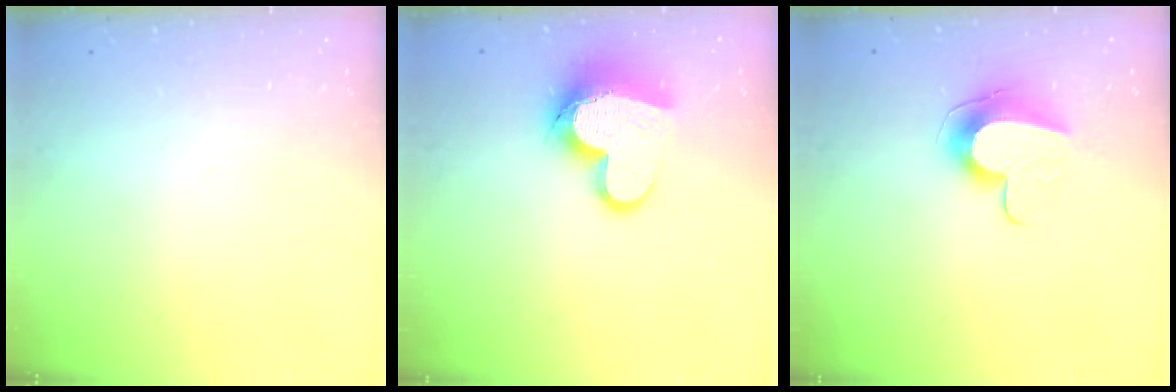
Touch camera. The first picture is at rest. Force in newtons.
{"total": 14.9, "press": 14.8, "slide": 1.4}
{"total": 10.4, "press": 10.4, "slide": 0.5}